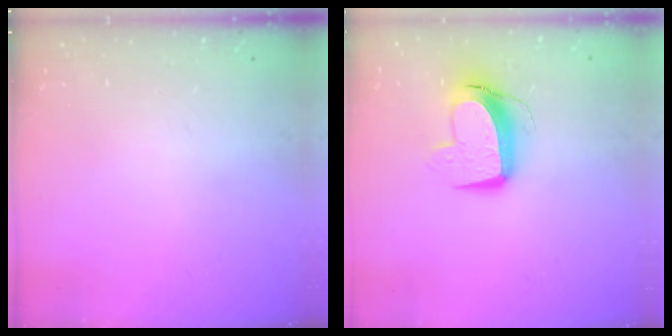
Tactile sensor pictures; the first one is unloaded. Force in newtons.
{"total": 11.1, "press": 11.0, "slide": 1.3}